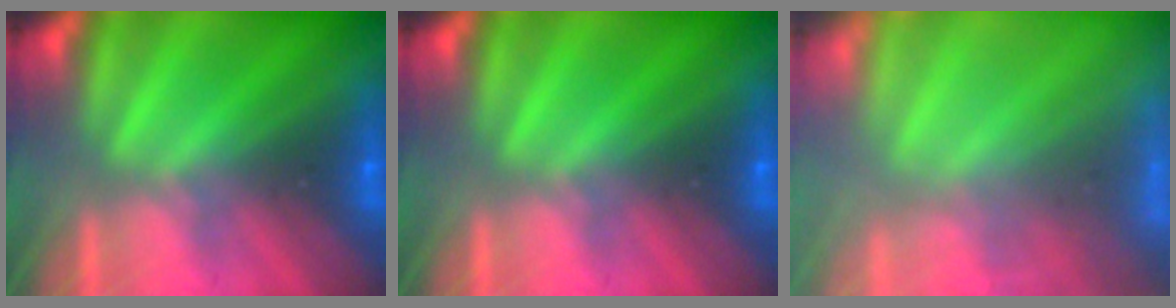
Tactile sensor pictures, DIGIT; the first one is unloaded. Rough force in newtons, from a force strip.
{"total": 0.0}
{"total": 7.2}